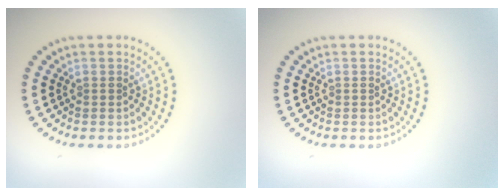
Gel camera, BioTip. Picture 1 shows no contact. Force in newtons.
{"total": 0.0}